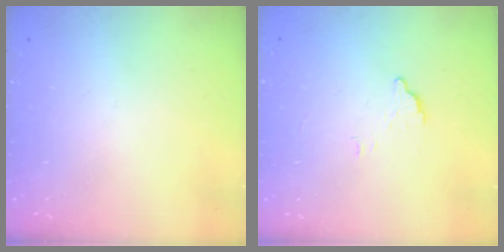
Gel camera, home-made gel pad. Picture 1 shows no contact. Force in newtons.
{"total": 3.6, "press": 3.6, "slide": 0.2}